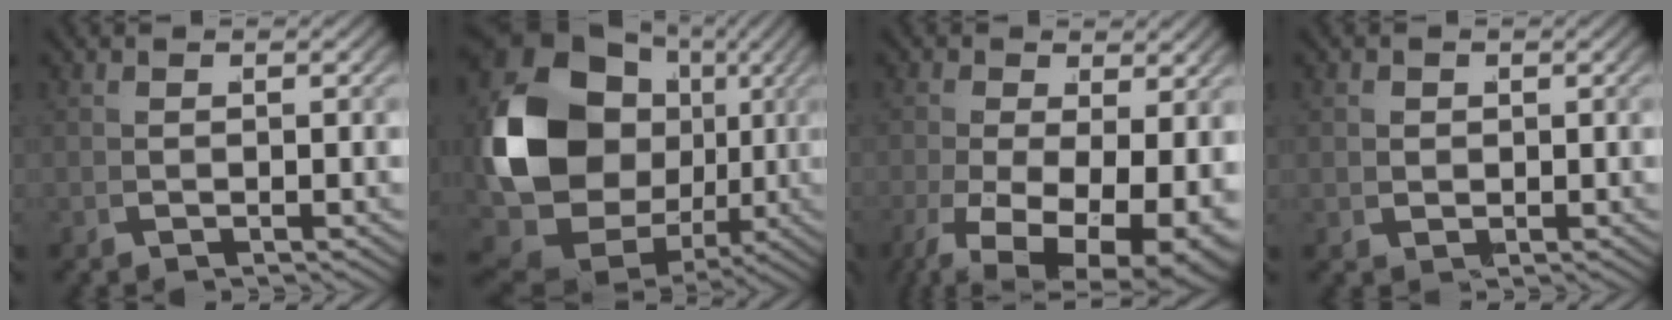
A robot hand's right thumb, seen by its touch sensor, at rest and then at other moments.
{"total": 16.9, "force": [0.6, 11.8, 12.1], "torque": [-0.275, -0.052, 0.044]}
{"total": 11.3, "force": [-3.5, 7.0, 8.1], "torque": [-0.155, -0.058, -0.031]}
{"total": 1.8, "force": [0.6, 1.6, 0.5], "torque": [-0.016, -0.003, 0.013]}